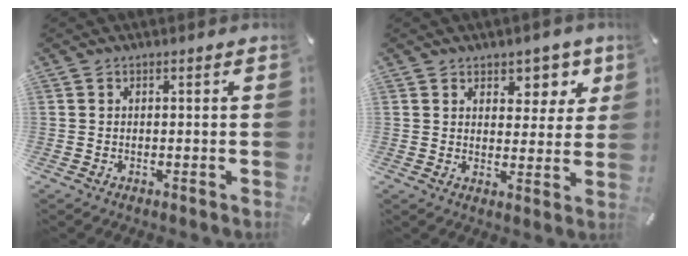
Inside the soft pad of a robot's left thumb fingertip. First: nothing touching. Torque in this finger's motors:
{"motor_torque": [0.47, -0.19, 0.08, 0.21, 0.00]}